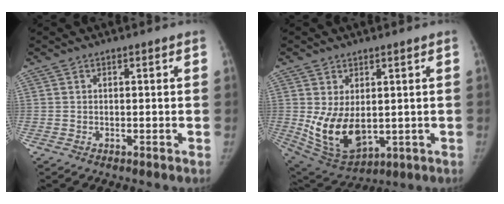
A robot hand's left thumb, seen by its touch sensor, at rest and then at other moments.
{"total": 11.7, "force": [0.0, 7.0, 9.4], "torque": [-0.154, -0.020, 0.029]}